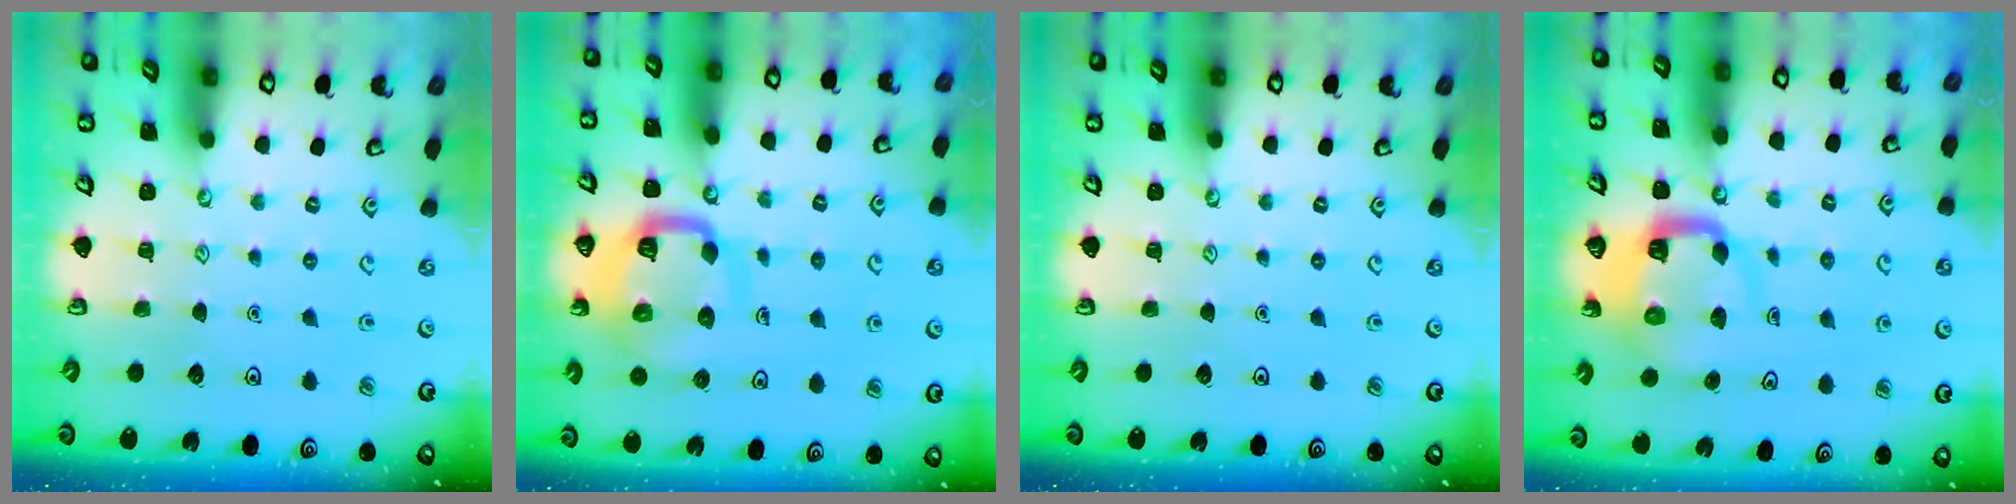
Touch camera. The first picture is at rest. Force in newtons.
{"total": 11.4, "press": 11.4, "slide": 1.2}
{"total": 0.0}
{"total": 7.8, "press": 7.7, "slide": 1.0}